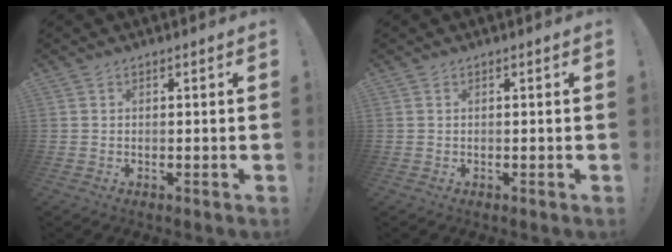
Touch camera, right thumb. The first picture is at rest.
{"total": 0.0}